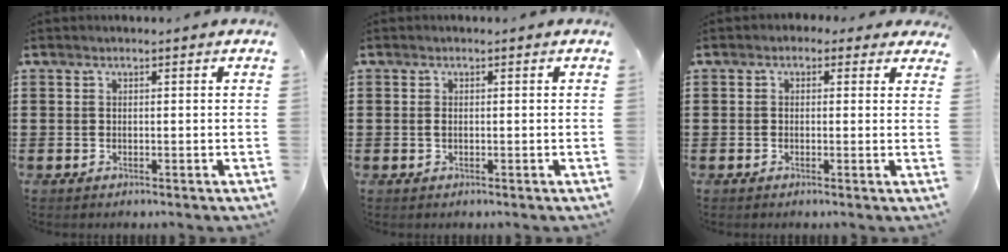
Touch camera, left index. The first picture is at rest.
{"total": 0.6, "force": [0.0, 0.4, 0.5], "torque": [-0.014, 0.000, -0.001]}
{"total": 1.4, "force": [0.3, 1.2, 0.6], "torque": [-0.017, 0.008, 0.003]}